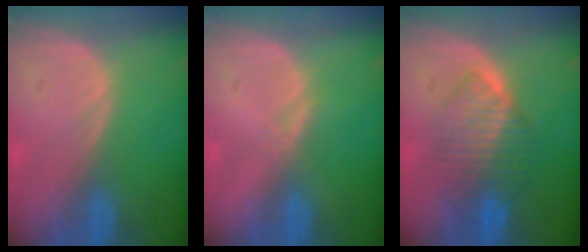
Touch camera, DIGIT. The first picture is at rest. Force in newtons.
{"total": 1.2, "press": 1.0, "slide": 0.7}
{"total": 6.9, "press": 6.9, "slide": 0.8}